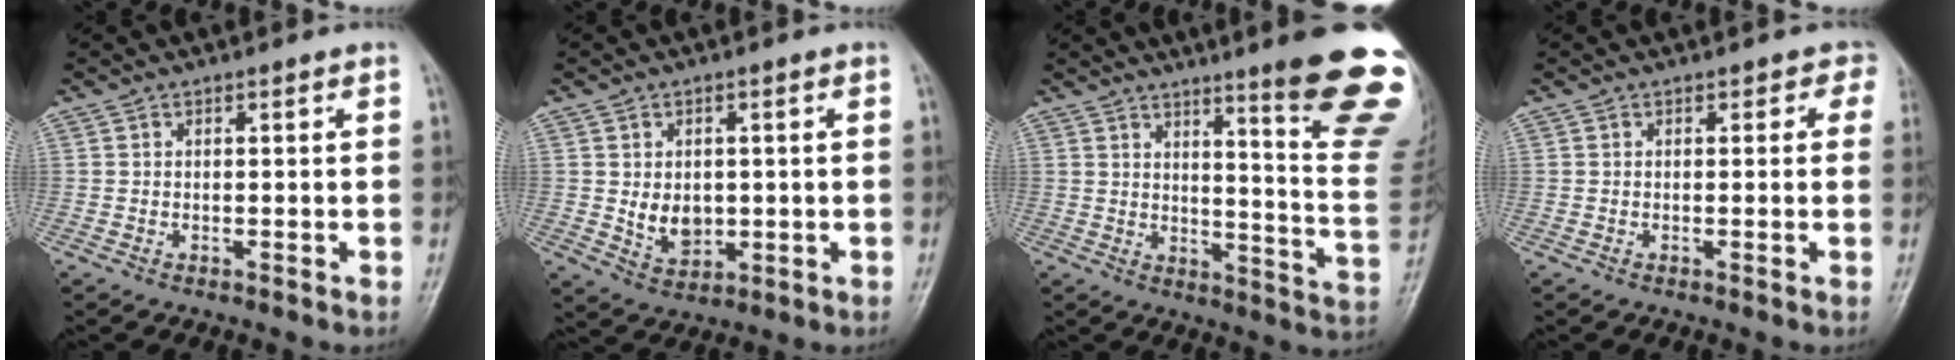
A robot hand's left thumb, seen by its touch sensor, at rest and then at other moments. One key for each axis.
{"total": 5.7, "fx": 0.2, "fy": 4.4, "fz": 3.6, "tx": -0.037, "ty": -0.009, "tz": 0.016}
{"total": 20.3, "fx": 13.8, "fy": 1.6, "fz": 14.8, "tx": -0.161, "ty": -0.105, "tz": 0.177}
{"total": 2.1, "fx": 1.0, "fy": 1.6, "fz": 0.8, "tx": 0.021, "ty": 0.000, "tz": -0.004}